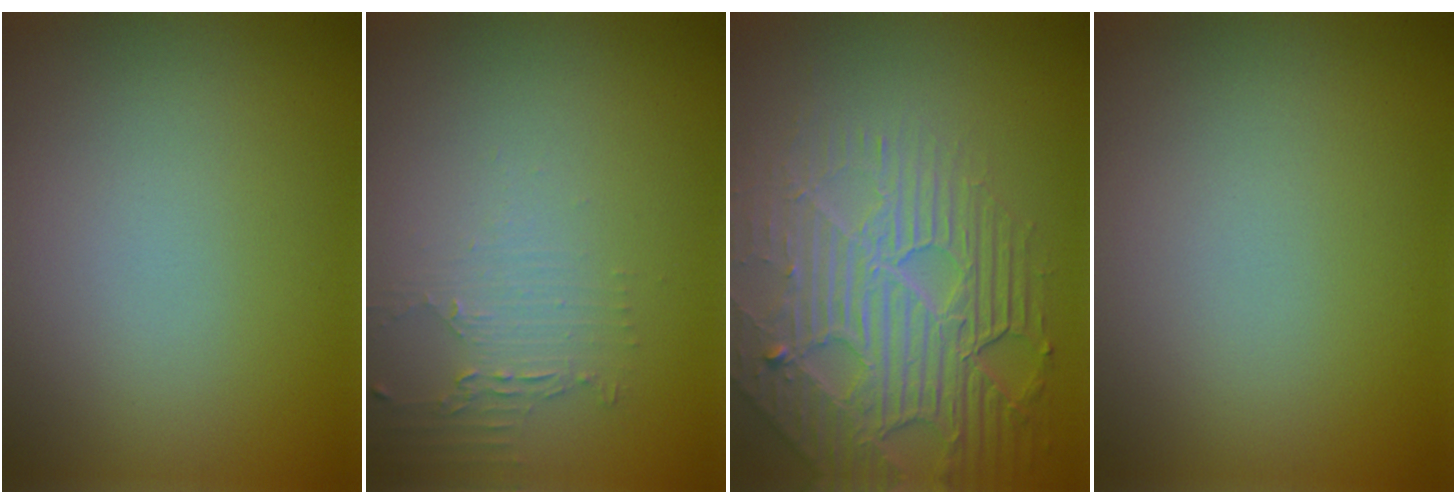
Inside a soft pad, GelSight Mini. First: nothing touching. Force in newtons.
{"total": 1.9, "press": 1.3, "slide": 1.4}
{"total": 6.6, "press": 5.3, "slide": 4.0}
{"total": 0.0}